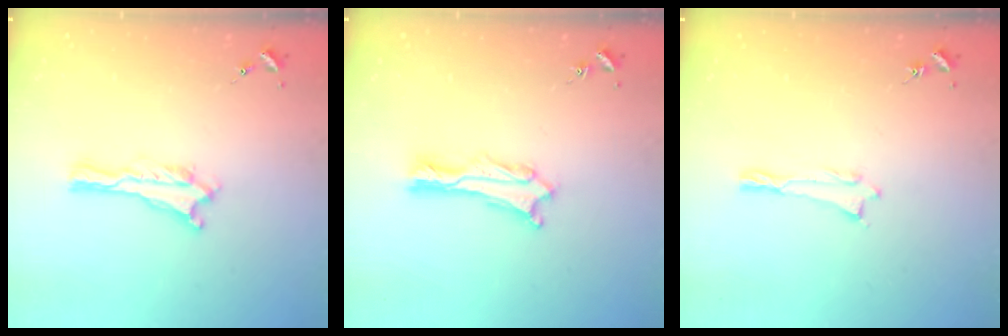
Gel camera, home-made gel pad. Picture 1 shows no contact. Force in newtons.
{"total": 1.1, "press": 1.1, "slide": 0.2}
{"total": 0.0}